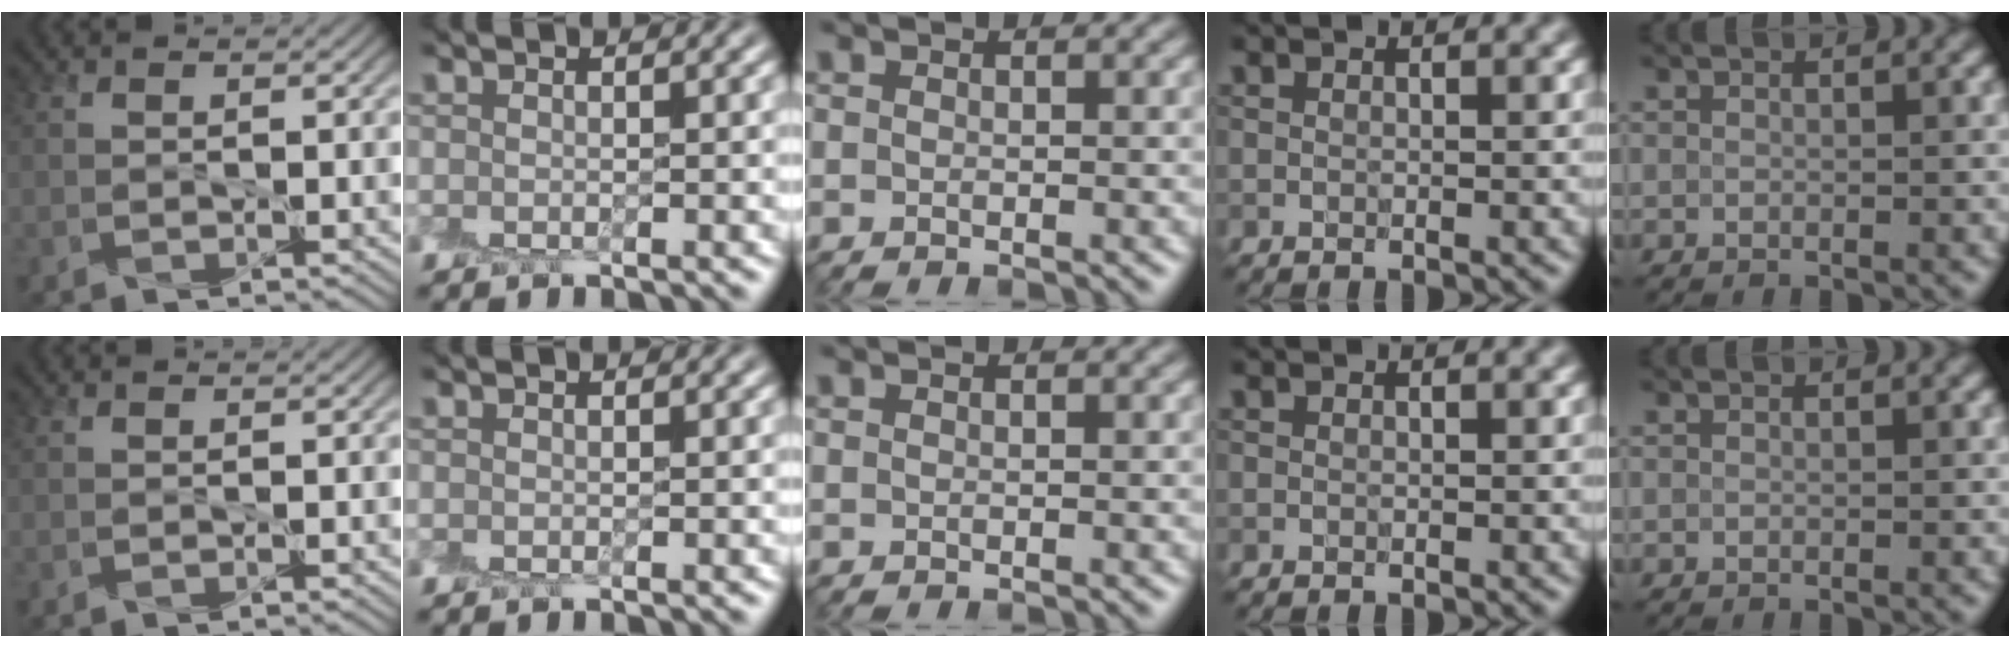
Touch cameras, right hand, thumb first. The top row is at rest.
{}